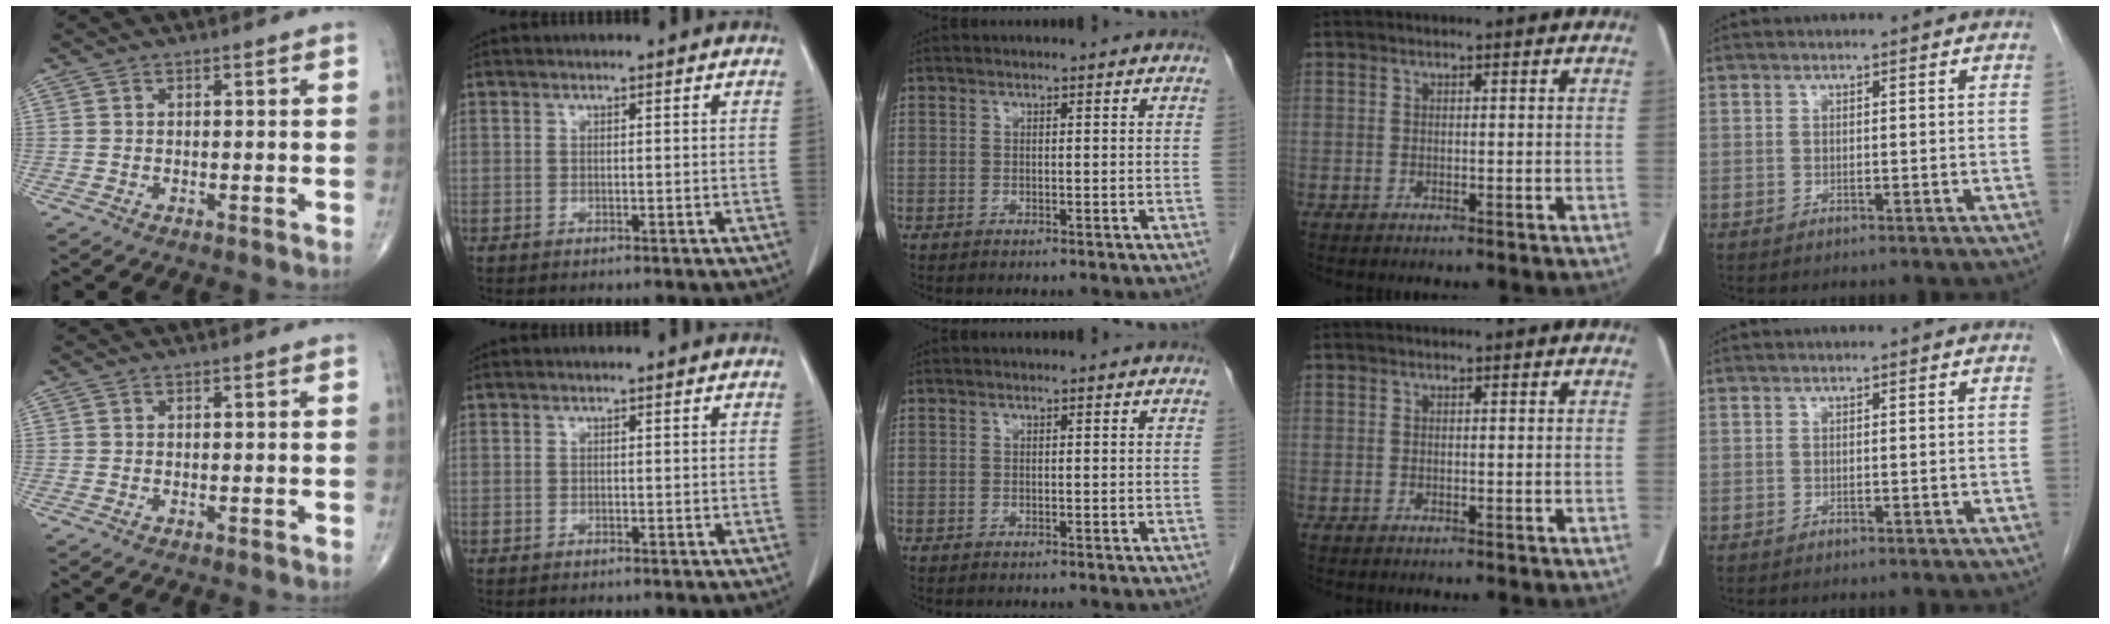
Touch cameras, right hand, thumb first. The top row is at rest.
{}